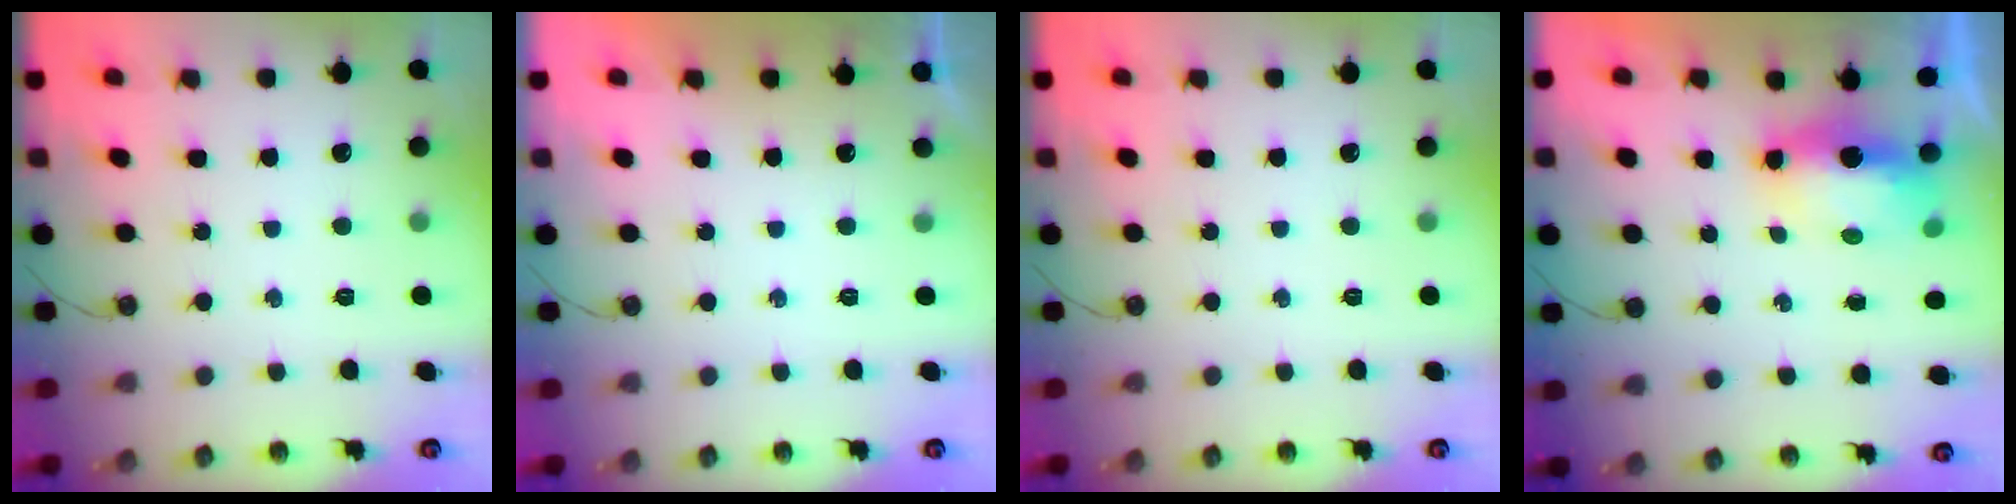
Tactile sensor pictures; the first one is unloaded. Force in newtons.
{"total": 0.0}
{"total": 0.0}
{"total": 7.7, "press": 7.7, "slide": 0.4}